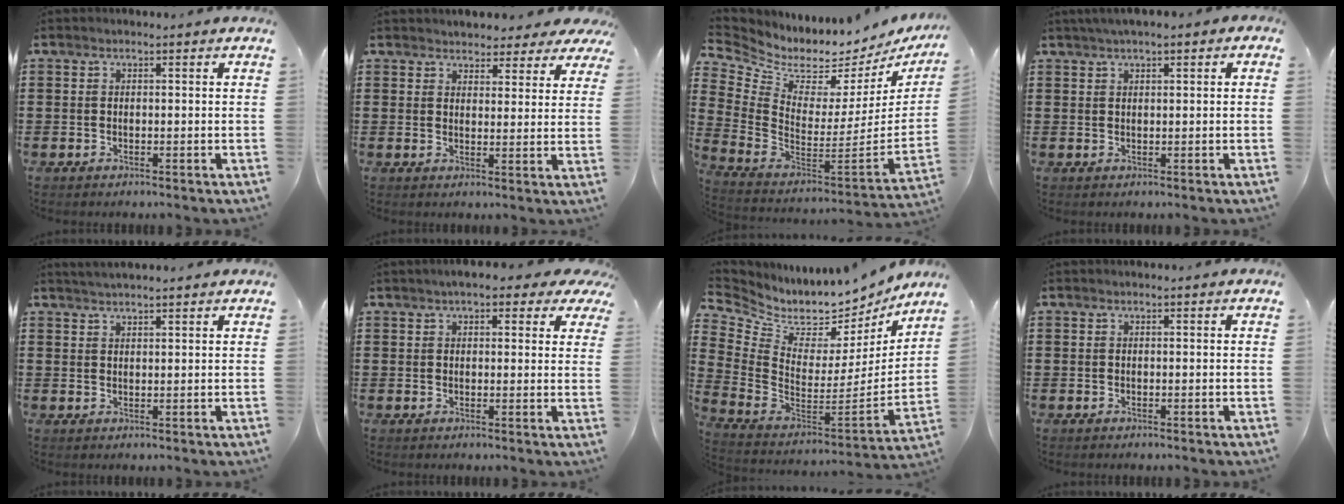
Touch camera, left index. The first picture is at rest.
{"total": 3.4, "force": [3.3, 1.0, 0.2], "torque": [-0.011, -0.011, 0.059]}
{"total": 3.2, "force": [2.7, 1.5, 0.6], "torque": [-0.044, -0.050, 0.039]}
{"total": 1.6, "force": [0.9, 0.4, 1.3], "torque": [-0.026, 0.002, 0.015]}
{"total": 1.7, "force": [1.6, -0.1, 0.5], "torque": [-0.012, 0.001, 0.032]}
{"total": 4.1, "force": [3.1, 1.3, 2.3], "torque": [-0.047, -0.002, 0.053]}
{"total": 5.2, "force": [4.7, 2.3, 0.6], "torque": [-0.054, -0.065, 0.077]}
{"total": 0.0}